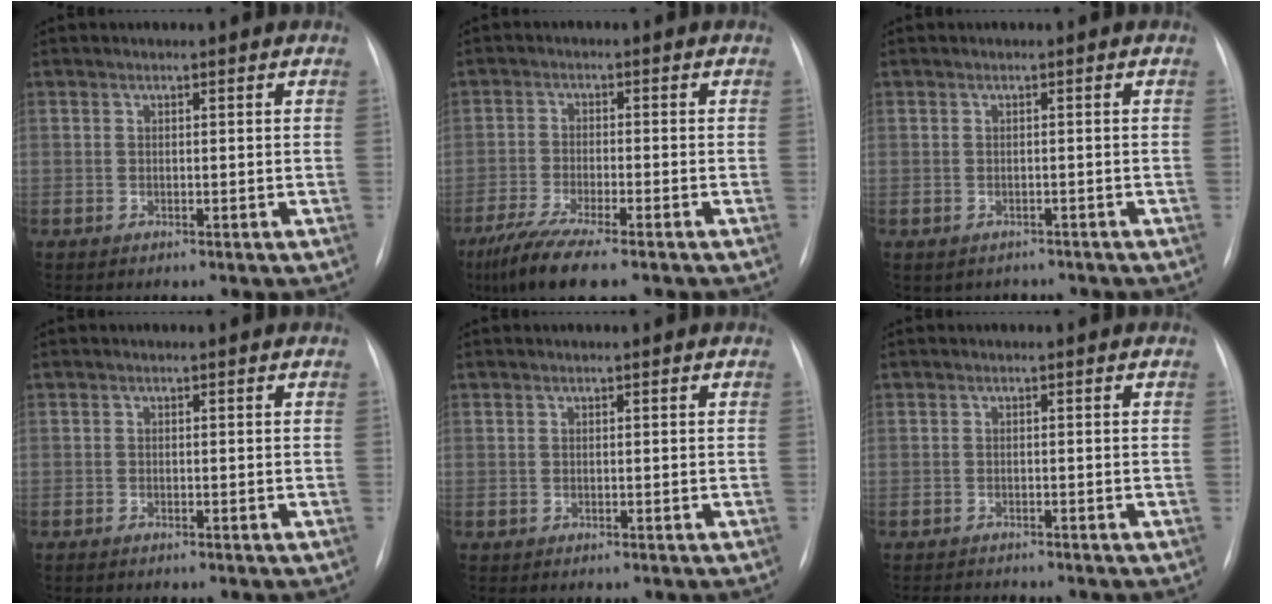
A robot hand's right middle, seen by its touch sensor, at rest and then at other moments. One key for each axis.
{"total": 9.9, "fx": -7.3, "fy": 1.2, "fz": 6.6, "tx": -0.119, "ty": -0.025, "tz": -0.121}
{"total": 3.2, "fx": -2.6, "fy": 1.8, "fz": 0.2, "tx": -0.002, "ty": 0.011, "tz": -0.030}
{"total": 0.6, "fx": -0.5, "fy": 0.1, "fz": 0.3, "tx": -0.009, "ty": -0.002, "tz": -0.009}
{"total": 0.0}
{"total": 2.8, "fx": -2.8, "fy": 0.2, "fz": 0.4, "tx": -0.004, "ty": -0.010, "tz": -0.043}